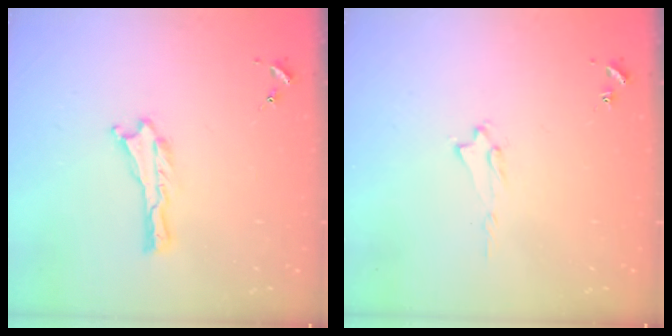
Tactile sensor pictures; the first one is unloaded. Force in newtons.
{"total": 1.7, "press": 1.6, "slide": 0.2}